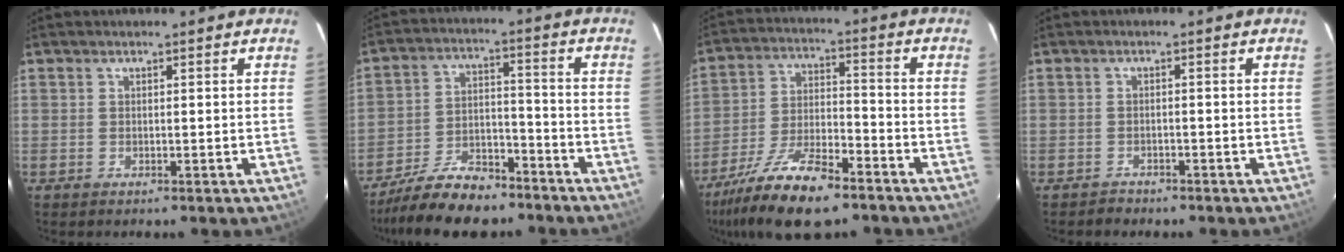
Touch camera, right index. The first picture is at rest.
{"total": 13.9, "force": [-11.3, 5.5, 5.9], "torque": [-0.134, 0.008, -0.186]}
{"total": 16.1, "force": [-12.0, 4.9, 9.6], "torque": [-0.203, -0.020, -0.220]}
{"total": 2.0, "force": [-1.7, 1.0, -0.1], "torque": [-0.001, 0.006, -0.028]}